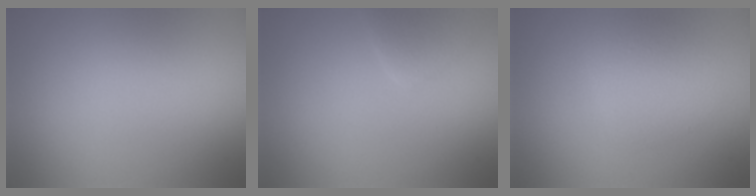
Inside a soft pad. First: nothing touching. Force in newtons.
{"total": 1.6, "press": 1.6, "slide": 0.1}
{"total": 2.3, "press": 2.3, "slide": 0.2}